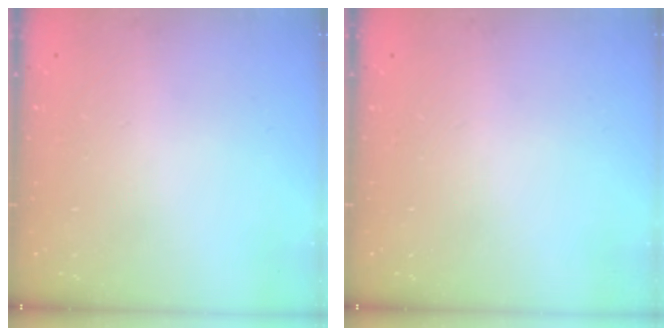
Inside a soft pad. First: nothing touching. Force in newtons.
{"total": 0.0}